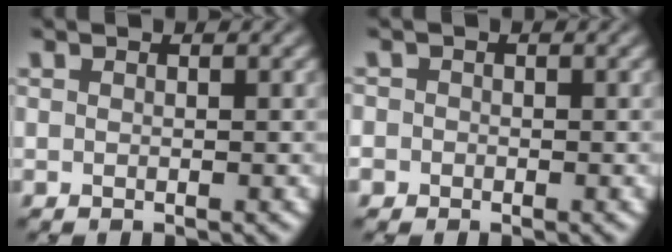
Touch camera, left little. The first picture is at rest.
{"total": 1.4, "force": [-0.1, 1.3, 0.3], "torque": [0.014, 0.002, -0.013]}